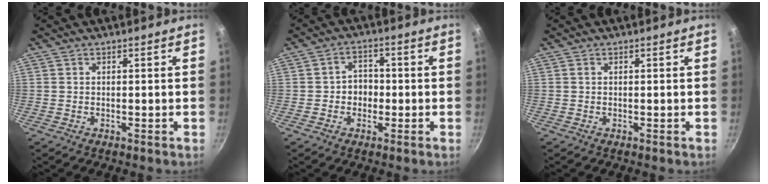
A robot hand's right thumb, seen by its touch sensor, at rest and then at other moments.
{"total": 4.6, "force": [-0.8, 3.9, 2.3], "torque": [-0.001, 0.012, -0.015]}
{"total": 0.0}